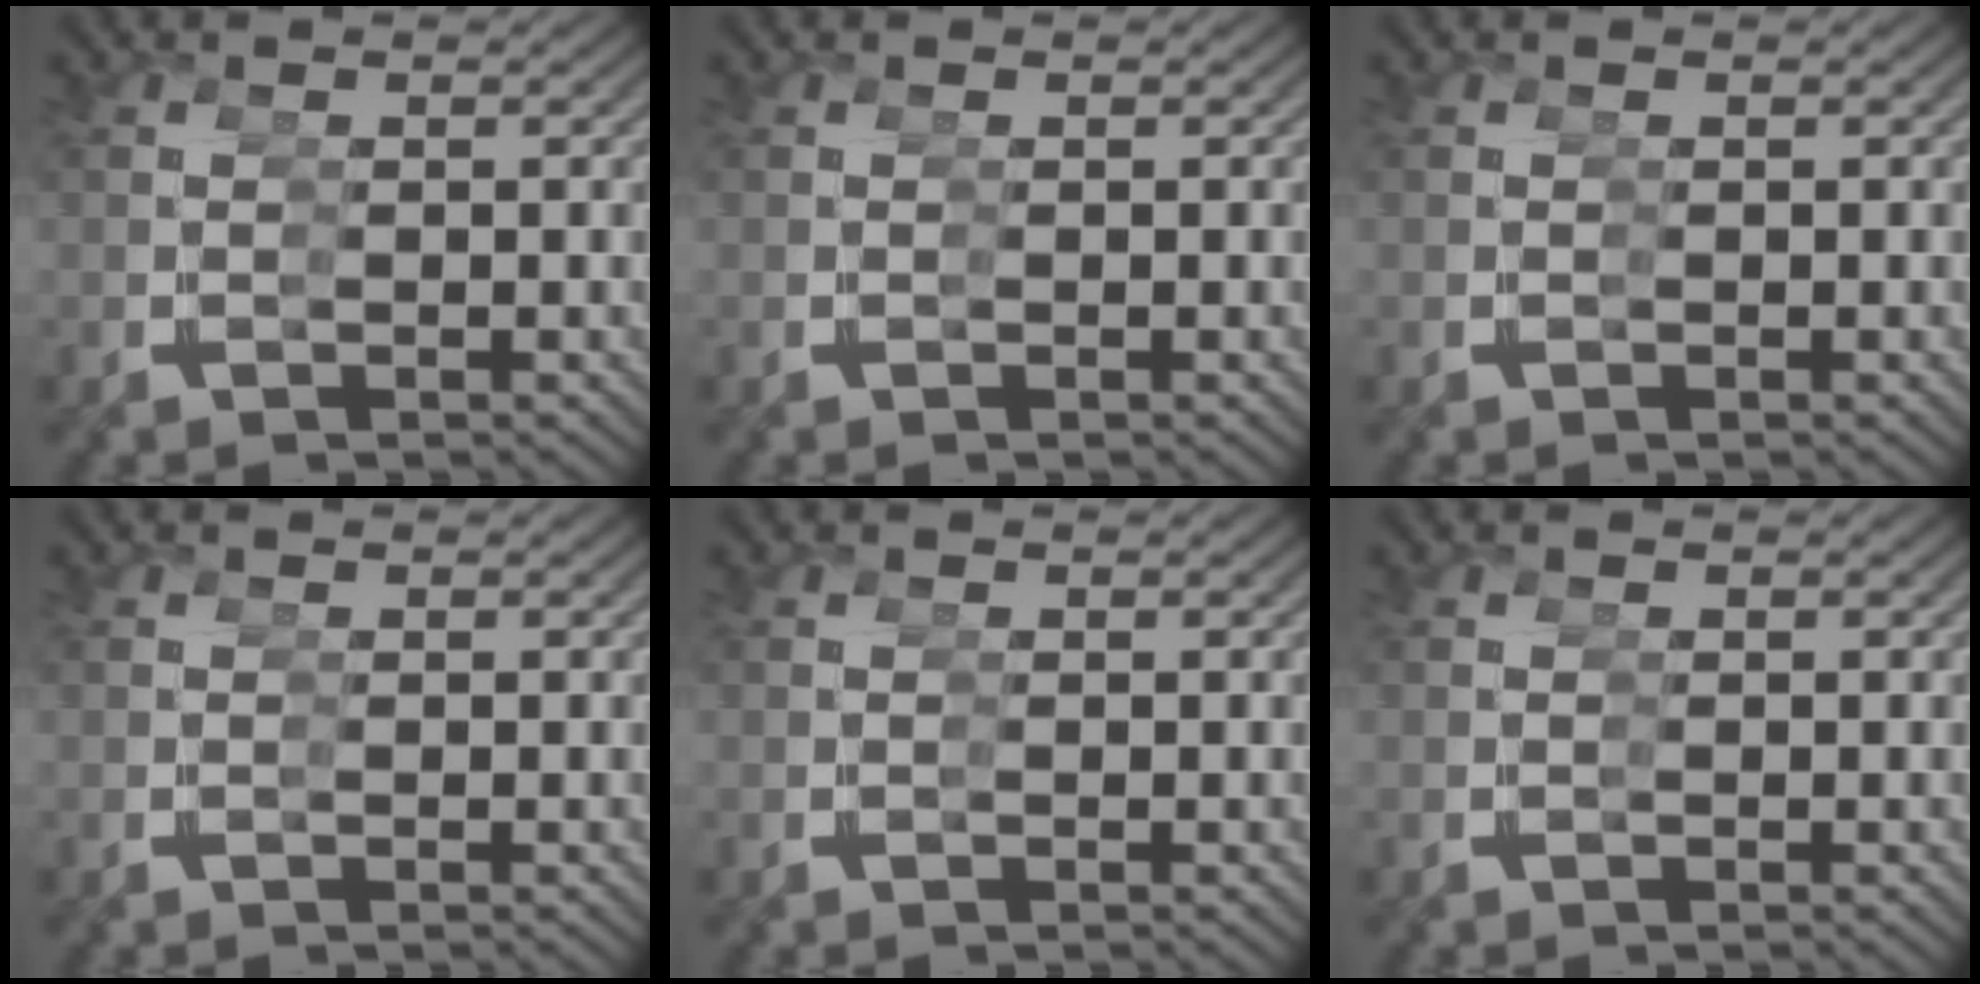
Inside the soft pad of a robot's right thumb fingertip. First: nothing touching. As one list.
[{"total": 0.0}, {"total": 0.0}, {"total": 0.0}, {"total": 0.0}, {"total": 0.0}]